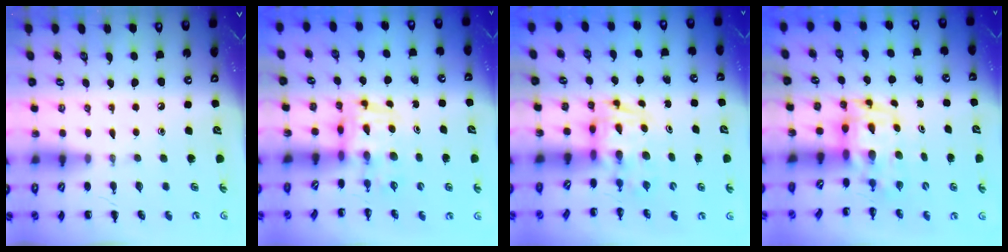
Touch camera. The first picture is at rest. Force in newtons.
{"total": 3.6, "press": 3.5, "slide": 0.6}
{"total": 2.7, "press": 2.6, "slide": 0.5}
{"total": 3.7, "press": 3.6, "slide": 0.8}